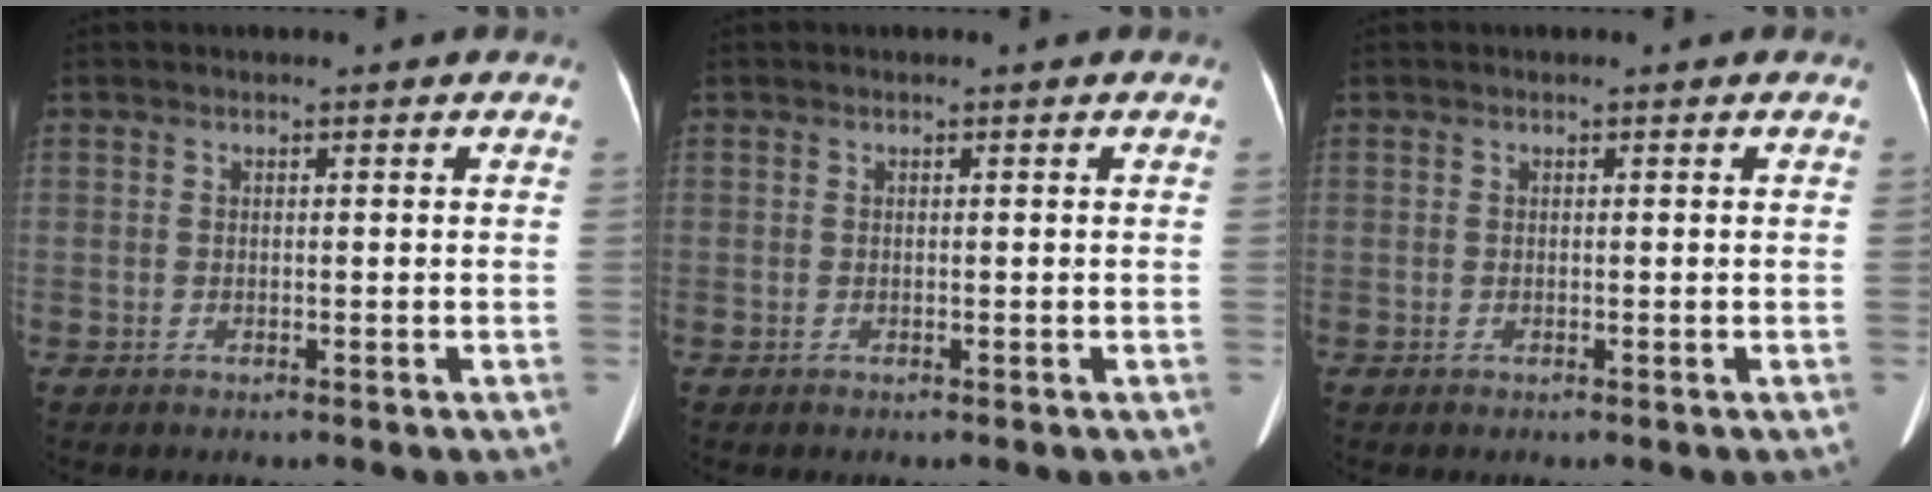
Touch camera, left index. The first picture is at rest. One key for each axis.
{"total": 0.0}
{"total": 0.0}